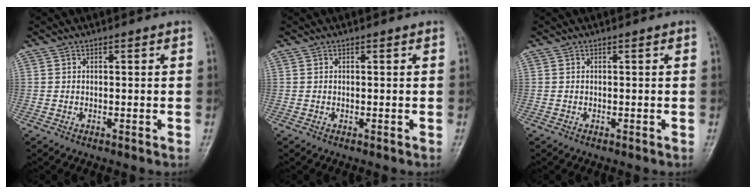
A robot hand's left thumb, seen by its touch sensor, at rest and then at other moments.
{"total": 0.0}
{"total": 0.0}